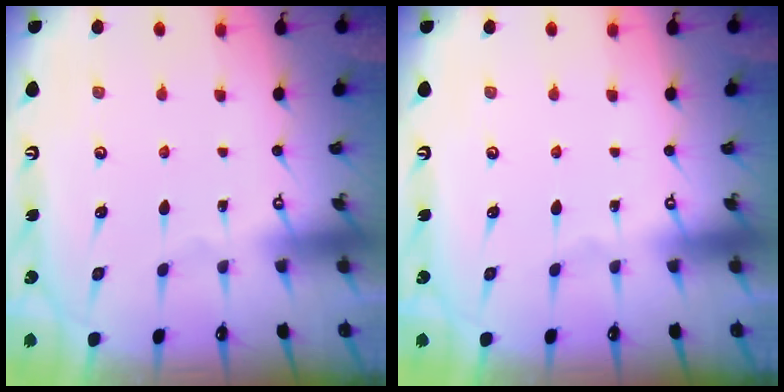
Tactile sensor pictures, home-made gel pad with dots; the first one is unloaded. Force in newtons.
{"total": 0.0}